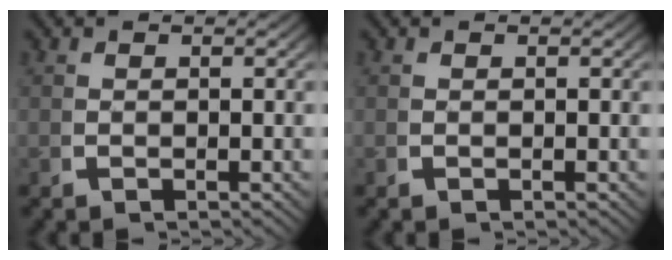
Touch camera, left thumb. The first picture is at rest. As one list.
[{"total": 0.0}]